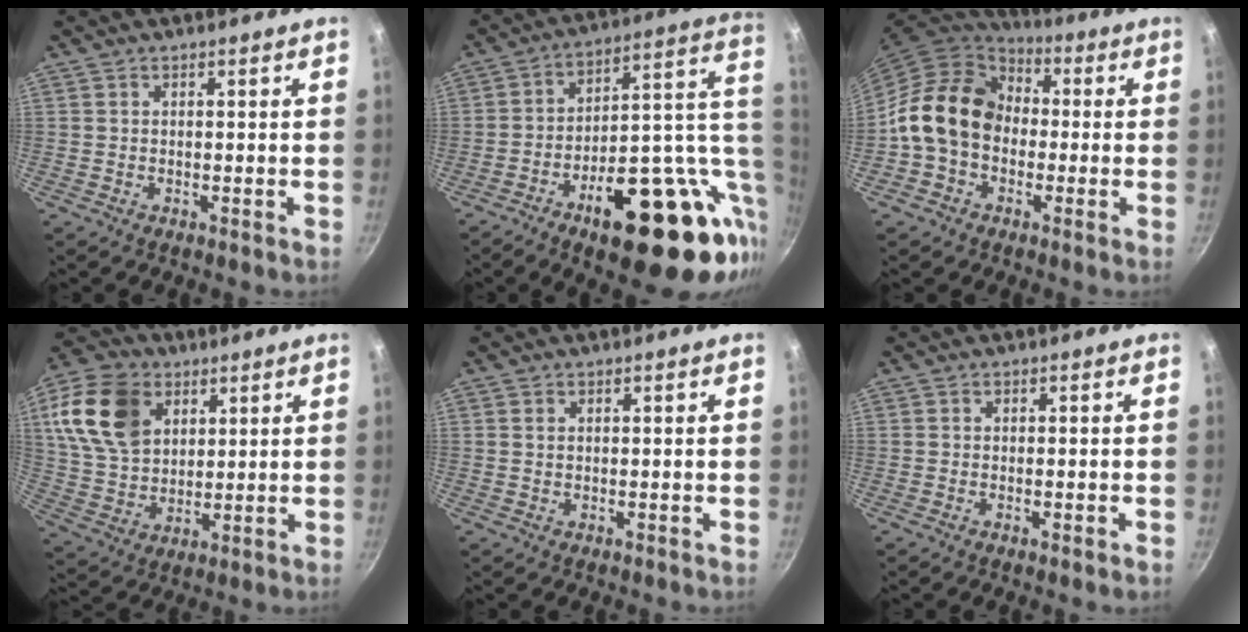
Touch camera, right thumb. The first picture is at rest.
{"total": 27.7, "force": [-6.9, 13.0, 23.5], "torque": [-0.278, 0.025, -0.086]}
{"total": 15.2, "force": [-0.5, 12.3, 8.8], "torque": [-0.115, 0.040, -0.024]}
{"total": 17.0, "force": [6.2, 12.1, 10.2], "torque": [-0.173, -0.010, 0.120]}
{"total": 0.7, "force": [0.3, 0.5, 0.5], "torque": [-0.008, 0.001, 0.005]}
{"total": 1.1, "force": [-0.4, 0.1, 1.0], "torque": [-0.020, 0.001, -0.008]}